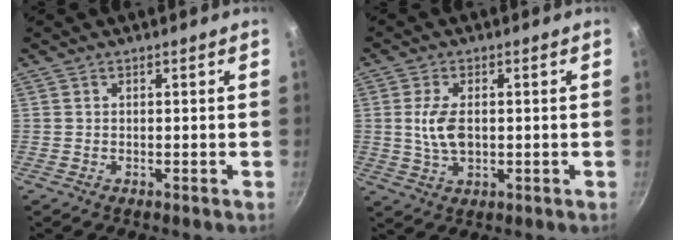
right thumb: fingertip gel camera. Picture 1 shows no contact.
{"total": 6.5, "force": [0.3, 3.7, 5.4], "torque": [-0.102, 0.001, 0.006]}